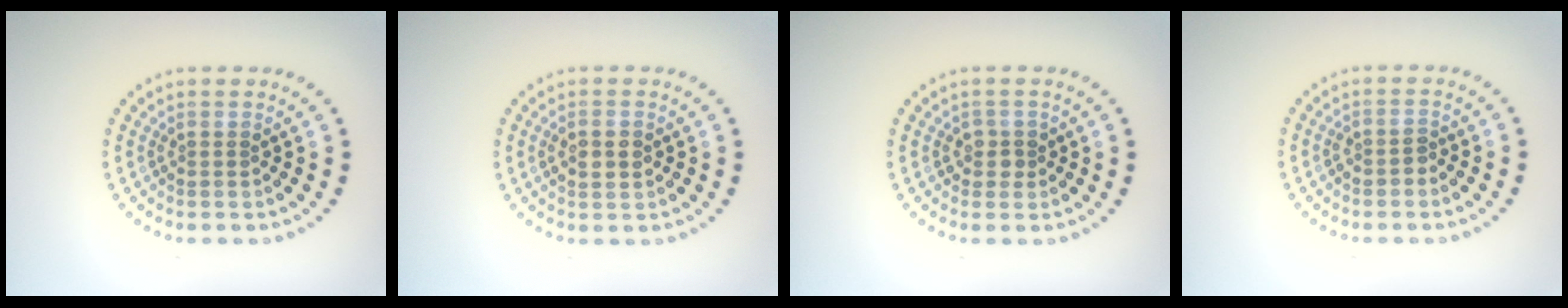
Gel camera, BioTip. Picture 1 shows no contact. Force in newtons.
{"total": 1.7, "press": 1.7, "slide": 0.2}
{"total": 1.5, "press": 1.3, "slide": 0.7}
{"total": 1.1, "press": 1.0, "slide": 0.5}